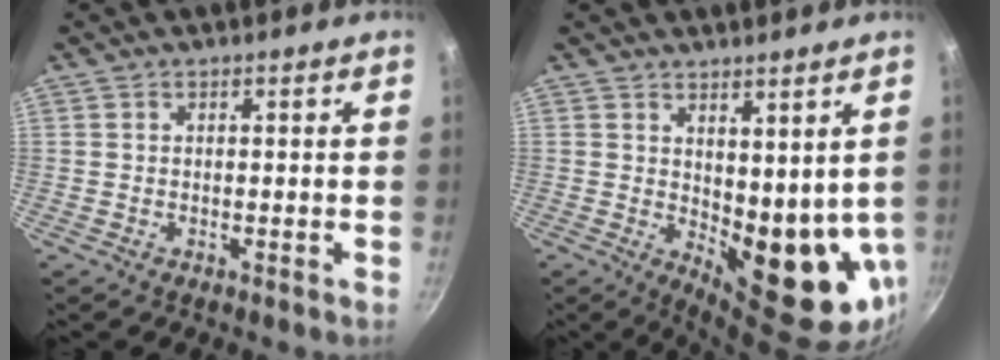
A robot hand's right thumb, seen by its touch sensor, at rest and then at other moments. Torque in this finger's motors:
{"motor_torque": [-0.64, 1.22, 0.20, 0.21, 0.34]}